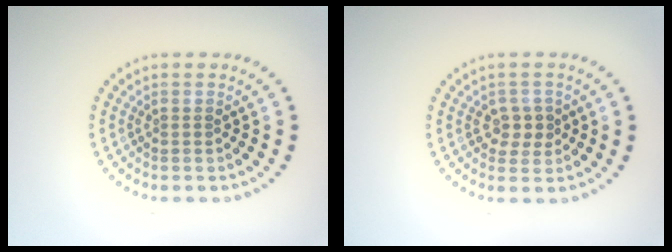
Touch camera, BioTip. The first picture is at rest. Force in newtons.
{"total": 2.0, "press": 1.9, "slide": 0.7}